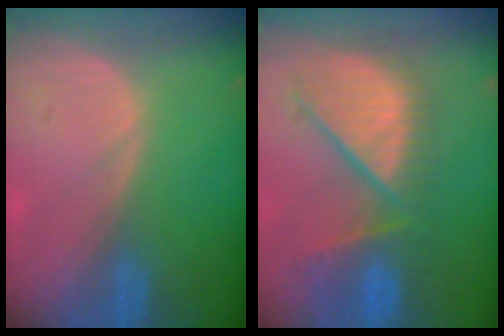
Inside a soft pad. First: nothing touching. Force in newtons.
{"total": 10.6, "press": 9.9, "slide": 4.0}